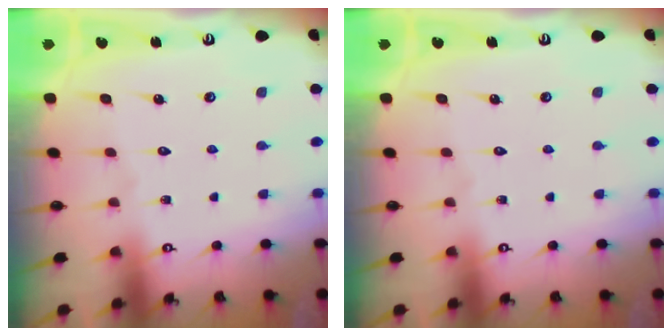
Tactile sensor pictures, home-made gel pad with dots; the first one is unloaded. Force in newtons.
{"total": 0.0}